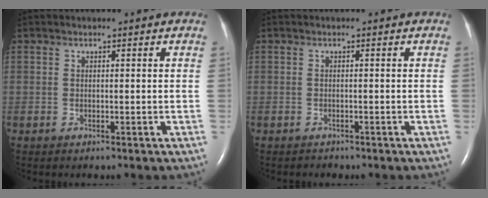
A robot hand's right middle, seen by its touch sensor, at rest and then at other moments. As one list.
[{"total": 0.7, "force": [-0.6, 0.3, -0.2], "torque": [-0.007, -0.001, -0.010]}]